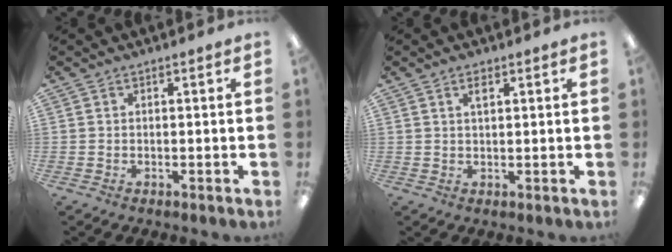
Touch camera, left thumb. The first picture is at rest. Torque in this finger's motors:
{"motor_torque": [-0.33, -0.21, -0.19, -0.29, -0.01]}